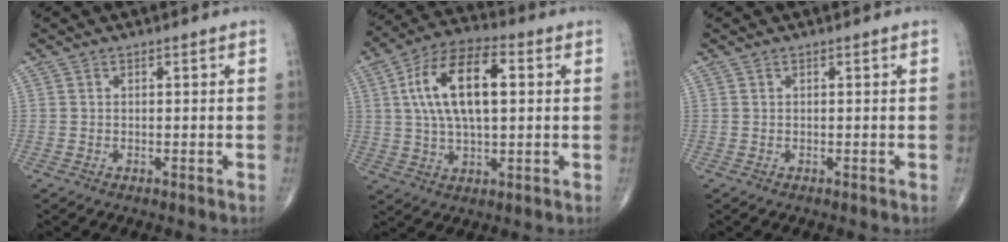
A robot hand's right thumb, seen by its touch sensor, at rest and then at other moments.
{"total": 15.6, "force": [2.9, 7.3, 13.5], "torque": [-0.246, 0.019, 0.049]}
{"total": 0.0}